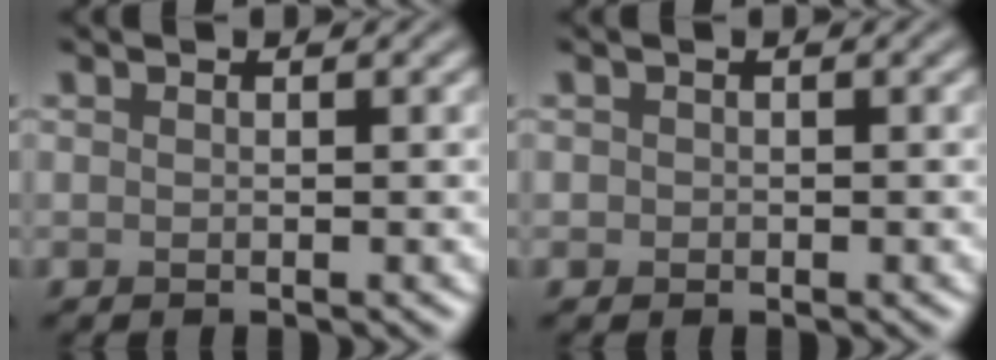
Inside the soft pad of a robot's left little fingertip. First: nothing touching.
{"total": 0.5, "force": [-0.1, 0.5, 0.0], "torque": [0.004, -0.003, -0.004]}